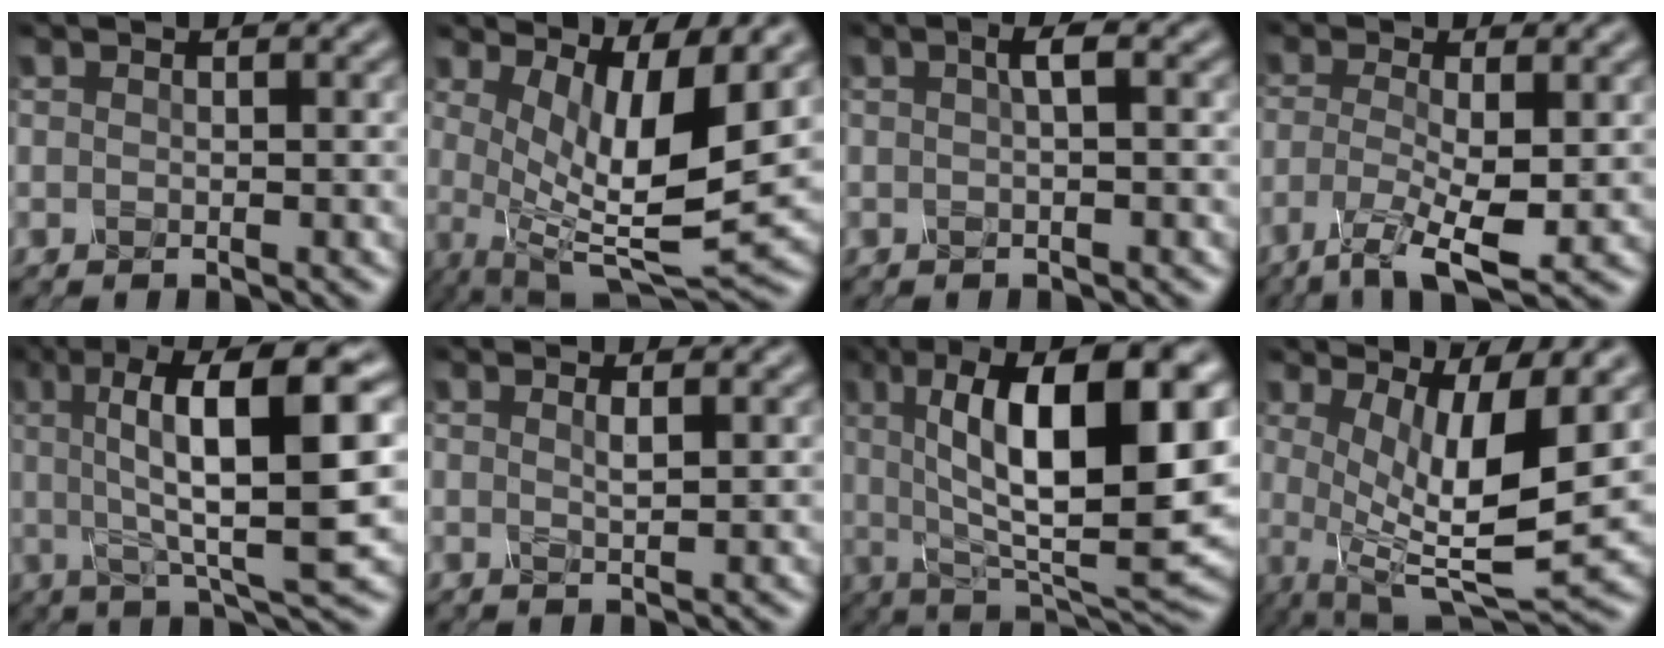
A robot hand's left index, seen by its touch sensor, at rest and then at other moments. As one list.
[{"total": 9.4, "force": [1.4, 2.8, 8.8], "torque": [-0.157, -0.017, 0.038]}, {"total": 1.5, "force": [-0.1, 0.2, 1.5], "torque": [-0.027, 0.004, 0.001]}, {"total": 5.0, "force": [-2.4, 1.1, 4.2], "torque": [-0.096, -0.009, -0.043]}, {"total": 11.9, "force": [2.1, 2.7, 11.4], "torque": [-0.167, 0.017, 0.039]}, {"total": 0.8, "force": [0.1, 0.1, 0.8], "torque": [-0.016, 0.000, 0.004]}, {"total": 13.7, "force": [2.4, 4.3, 12.8], "torque": [-0.188, 0.003, 0.040]}, {"total": 9.3, "force": [0.4, 2.8, 8.9], "torque": [-0.158, -0.022, 0.017]}]